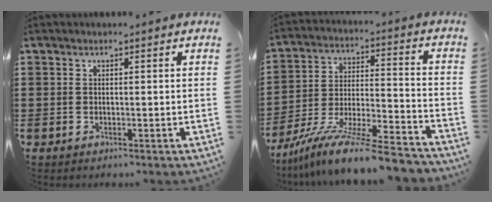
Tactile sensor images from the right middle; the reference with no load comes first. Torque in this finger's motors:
{"motor_torque": [1.48, -0.66, 0.36, 0.21]}